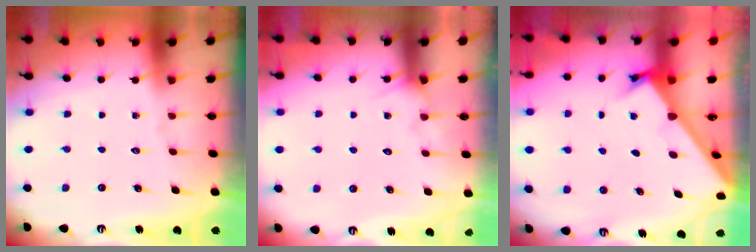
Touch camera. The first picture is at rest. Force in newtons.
{"total": 5.7, "press": 5.7, "slide": 0.4}
{"total": 2.3, "press": 2.3, "slide": 0.3}